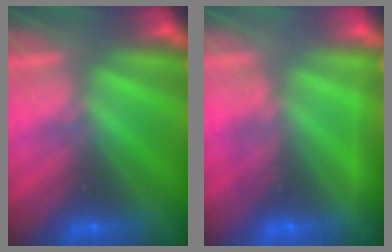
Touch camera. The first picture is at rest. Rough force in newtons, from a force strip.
{"total": 2.2}